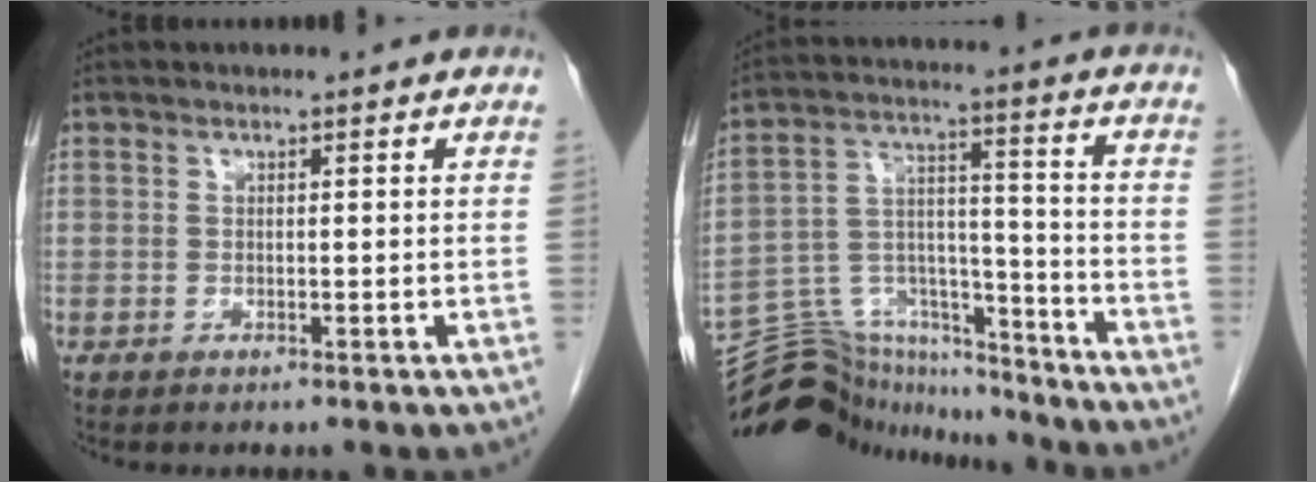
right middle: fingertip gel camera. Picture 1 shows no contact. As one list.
[{"total": 15.7, "force": [-15.1, 4.0, 1.3], "torque": [-0.037, 0.056, -0.248]}]